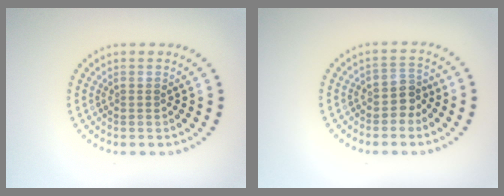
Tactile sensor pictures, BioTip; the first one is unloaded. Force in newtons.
{"total": 2.0, "press": 1.6, "slide": 1.2}